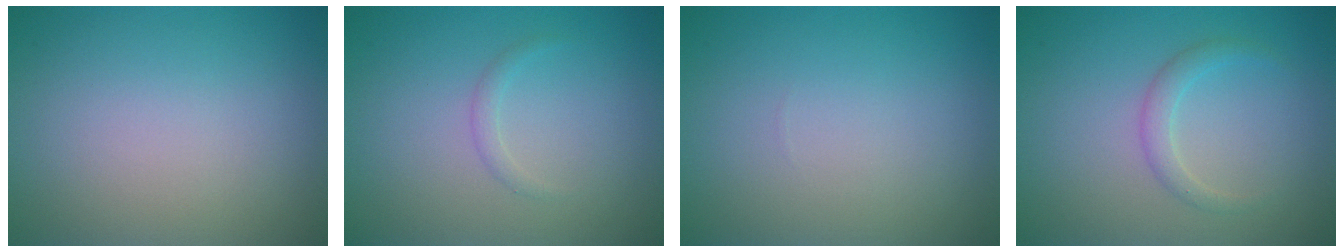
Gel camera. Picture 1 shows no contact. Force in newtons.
{"total": 0.8, "press": 0.8, "slide": 0.1}
{"total": 0.0}
{"total": 1.5, "press": 1.5, "slide": 0.0}